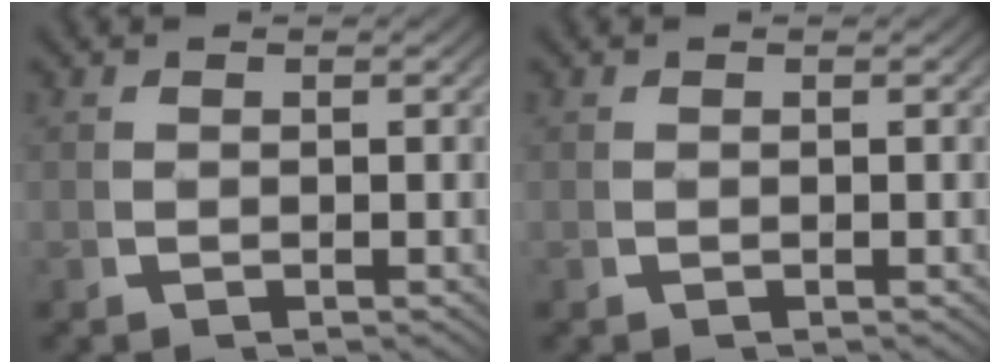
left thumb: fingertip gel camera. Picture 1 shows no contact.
{"total": 0.0}